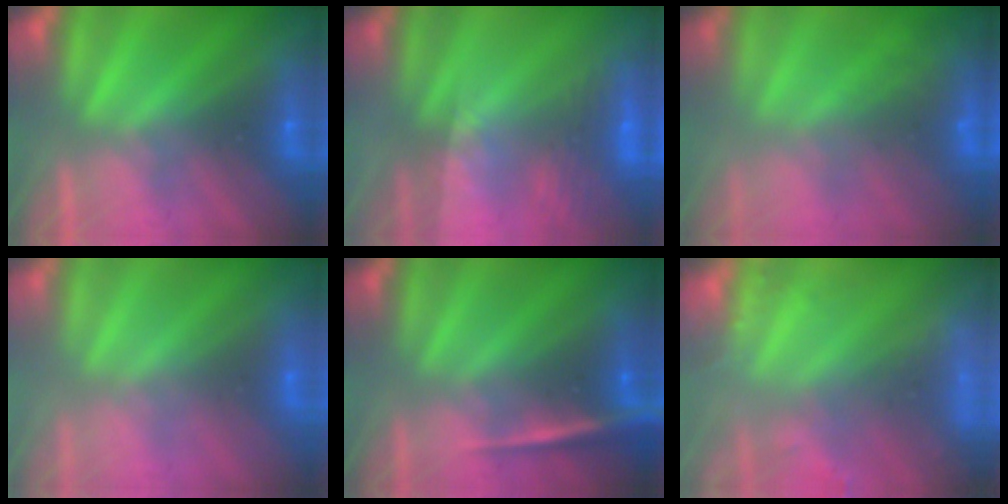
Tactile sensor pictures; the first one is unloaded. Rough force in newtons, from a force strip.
{"total": 2.3}
{"total": 7.7}
{"total": 2.8}
{"total": 2.3}
{"total": 9.4}